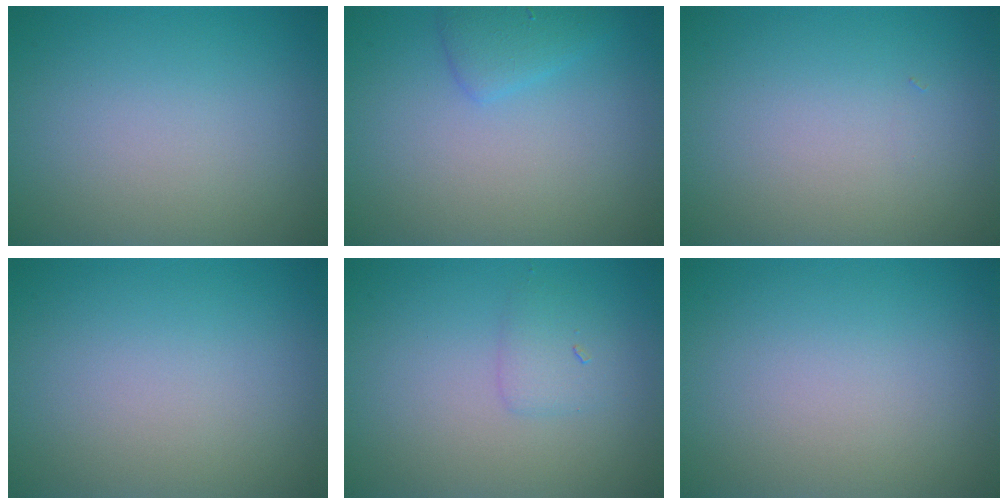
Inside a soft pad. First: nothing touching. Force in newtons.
{"total": 1.9, "press": 1.9, "slide": 0.0}
{"total": 0.0}
{"total": 0.0}
{"total": 1.5, "press": 1.5, "slide": 0.2}
{"total": 0.0}